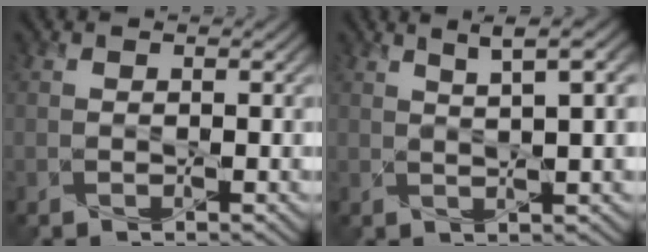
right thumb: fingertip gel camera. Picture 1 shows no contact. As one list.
[{"total": 4.9, "force": [2.7, 0.4, 4.1], "torque": [-0.067, 0.017, 0.044]}]